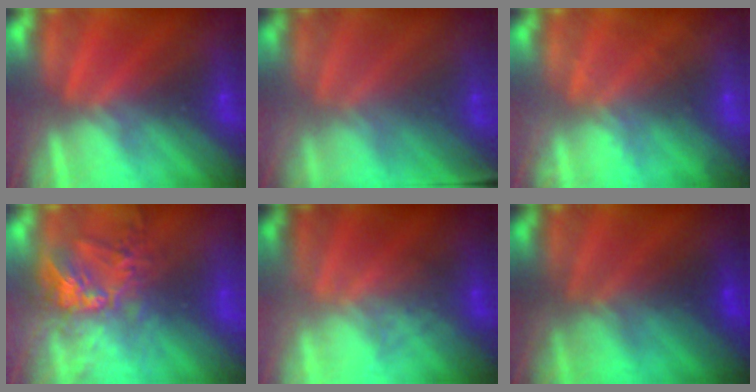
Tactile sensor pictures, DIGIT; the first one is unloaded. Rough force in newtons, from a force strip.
{"total": 1.2}
{"total": 2.1}
{"total": 8.6}
{"total": 10.6}
{"total": 7.5}